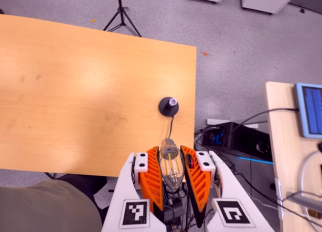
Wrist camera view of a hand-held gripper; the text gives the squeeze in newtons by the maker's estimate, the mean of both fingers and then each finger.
{"total": 21.5, "left": 24.1, "right": 18.9}